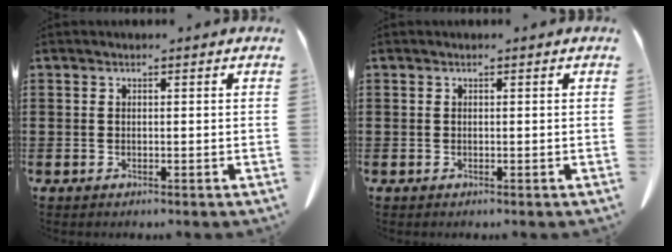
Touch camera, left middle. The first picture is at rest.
{"total": 0.0}